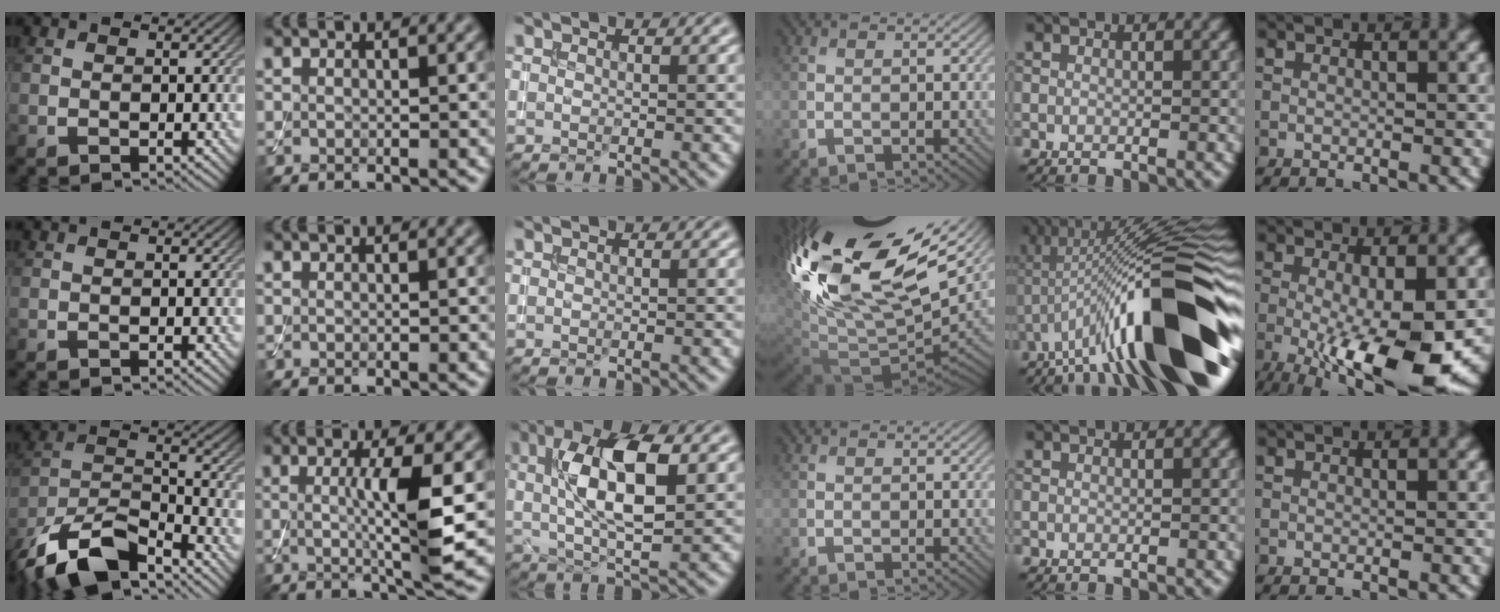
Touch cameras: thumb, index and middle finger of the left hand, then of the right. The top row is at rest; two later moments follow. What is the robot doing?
{"motion": "assemble", "object": "toy tower of hanoi"}